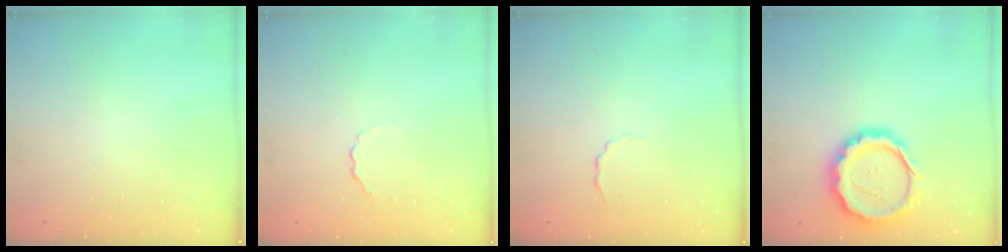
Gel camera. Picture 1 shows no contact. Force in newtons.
{"total": 2.2, "press": 2.1, "slide": 0.8}
{"total": 2.0, "press": 1.9, "slide": 0.6}
{"total": 16.6, "press": 16.3, "slide": 3.3}